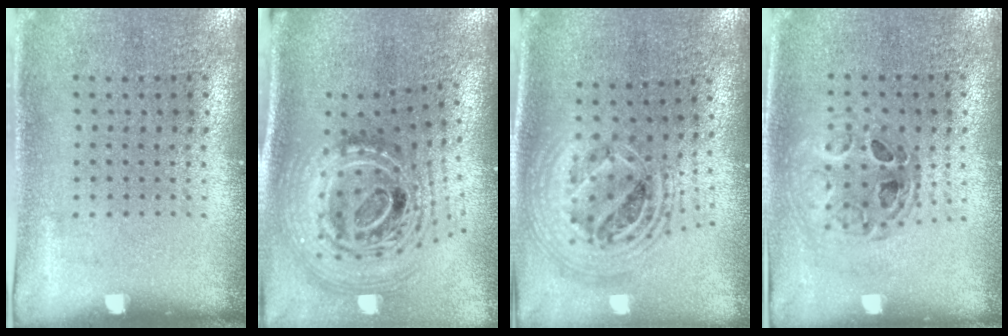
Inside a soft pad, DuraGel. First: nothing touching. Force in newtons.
{"total": 2.9, "press": 2.0, "slide": 2.2}
{"total": 2.2, "press": 1.8, "slide": 1.3}
{"total": 0.8, "press": 0.8, "slide": 0.1}